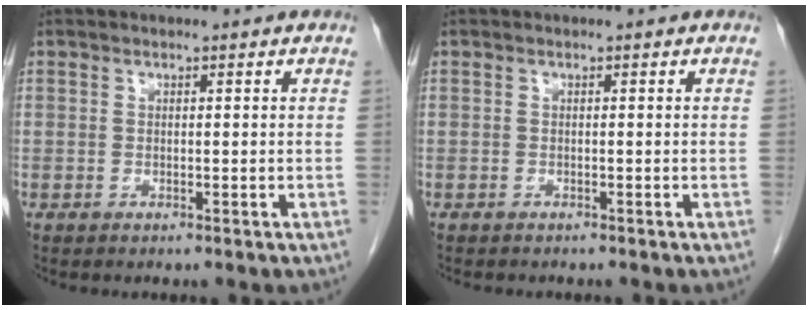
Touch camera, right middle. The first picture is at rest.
{"total": 2.1, "force": [-1.8, 0.7, 0.7], "torque": [-0.015, -0.004, -0.019]}